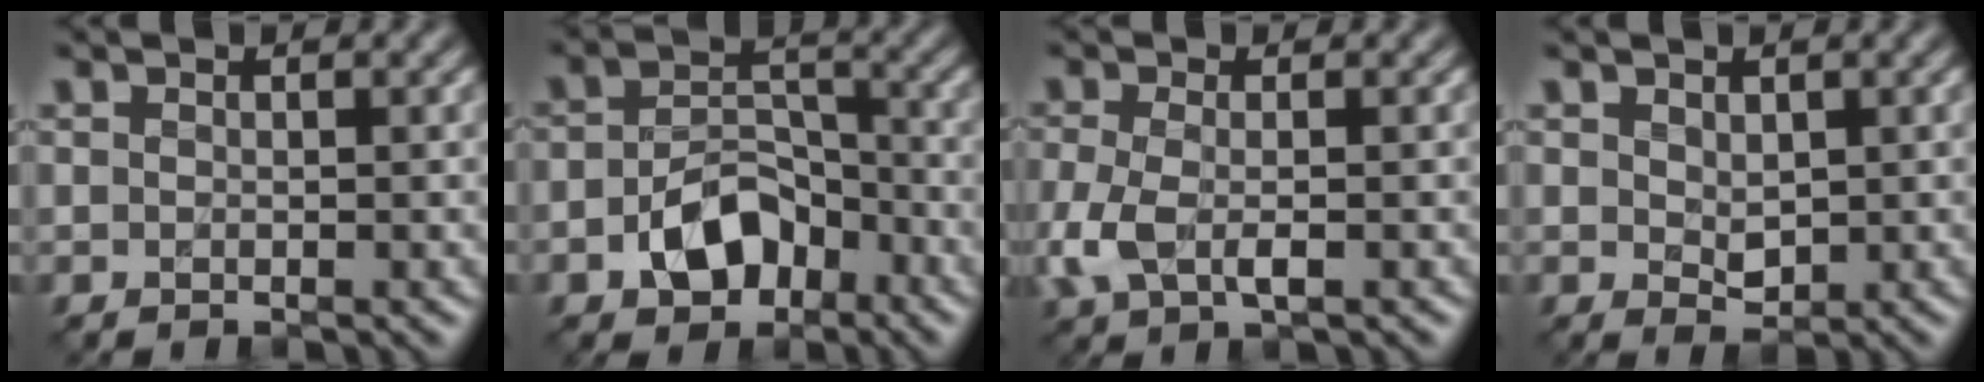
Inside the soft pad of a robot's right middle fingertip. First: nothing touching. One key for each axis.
{"total": 5.3, "fx": -2.6, "fy": 3.4, "fz": 3.2, "tx": -0.055, "ty": 0.002, "tz": -0.048}
{"total": 3.8, "fx": -1.0, "fy": 1.7, "fz": 3.3, "tx": -0.086, "ty": -0.006, "tz": -0.024}
{"total": 1.8, "fx": 0.2, "fy": 1.2, "fz": 1.3, "tx": -0.021, "ty": -0.005, "tz": 0.010}